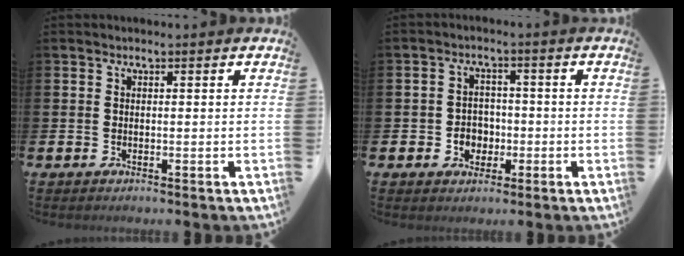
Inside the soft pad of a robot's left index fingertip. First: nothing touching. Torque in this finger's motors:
{"motor_torque": [0.69, 0.25, 0.05, 0.05]}